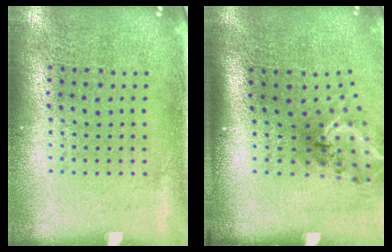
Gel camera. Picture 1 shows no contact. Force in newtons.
{"total": 1.9, "press": 1.3, "slide": 1.4}